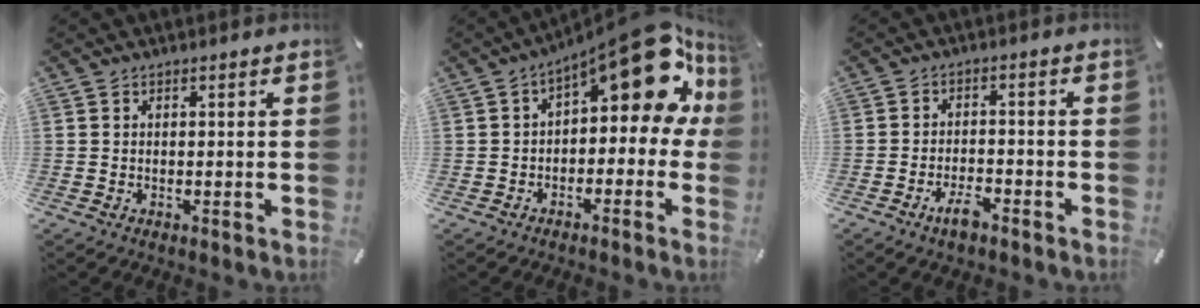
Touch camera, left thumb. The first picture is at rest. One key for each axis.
{"total": 17.6, "fx": 8.2, "fy": 7.8, "fz": 13.5, "tx": -0.176, "ty": -0.055, "tz": 0.136}
{"total": 4.6, "fx": -3.3, "fy": 1.7, "fz": 2.8, "tx": -0.056, "ty": 0.013, "tz": -0.062}